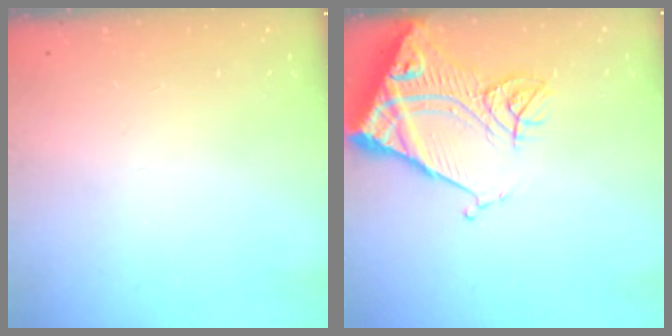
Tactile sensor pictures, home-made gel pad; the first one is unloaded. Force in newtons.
{"total": 15.4, "press": 15.3, "slide": 1.8}